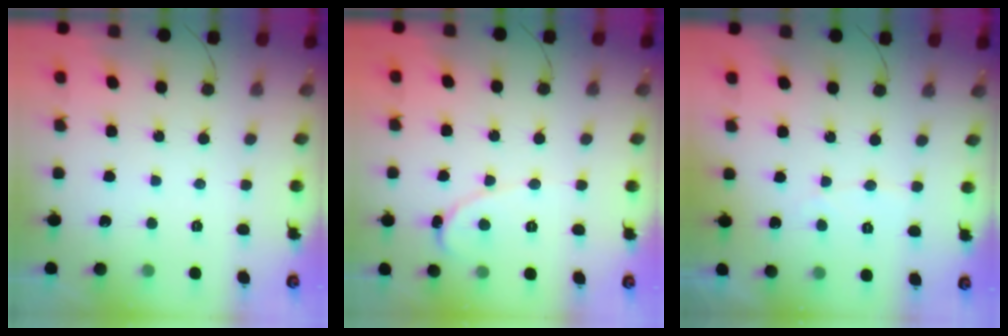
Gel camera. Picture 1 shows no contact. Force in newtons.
{"total": 1.6, "press": 1.6, "slide": 0.0}
{"total": 2.6, "press": 2.6, "slide": 0.2}